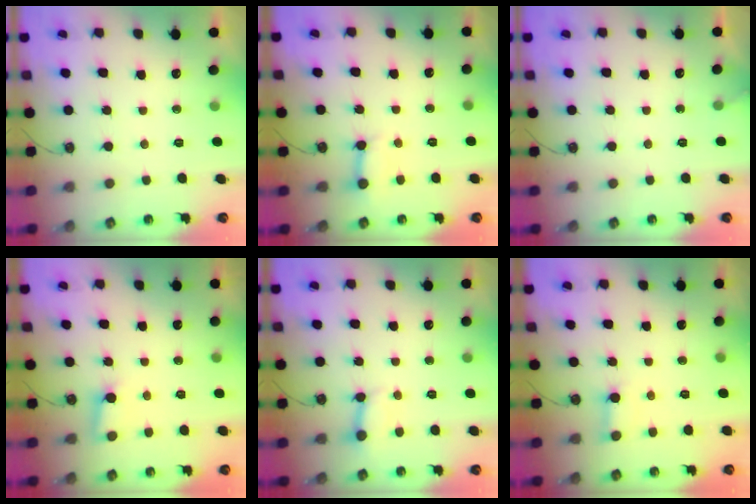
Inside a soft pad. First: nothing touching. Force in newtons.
{"total": 4.2, "press": 4.2, "slide": 0.5}
{"total": 2.8, "press": 2.8, "slide": 0.2}
{"total": 3.0, "press": 2.9, "slide": 0.3}
{"total": 3.4, "press": 3.4, "slide": 0.3}
{"total": 2.6, "press": 2.6, "slide": 0.3}